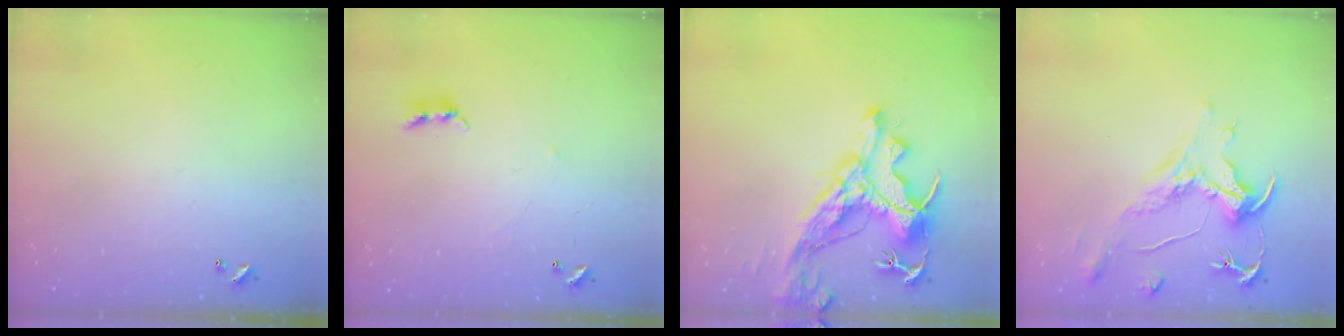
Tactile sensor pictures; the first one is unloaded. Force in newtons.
{"total": 2.4, "press": 2.4, "slide": 0.2}
{"total": 13.8, "press": 13.7, "slide": 1.9}
{"total": 2.0, "press": 1.5, "slide": 1.3}